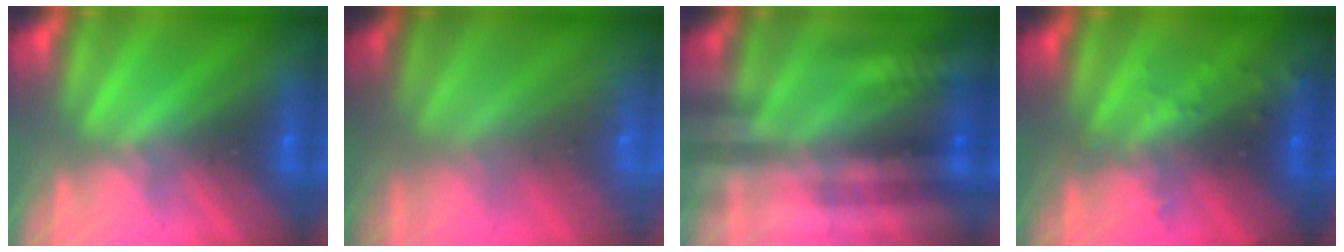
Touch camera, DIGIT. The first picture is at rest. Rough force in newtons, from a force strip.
{"total": 7.2}
{"total": 2.6}
{"total": 3.0}